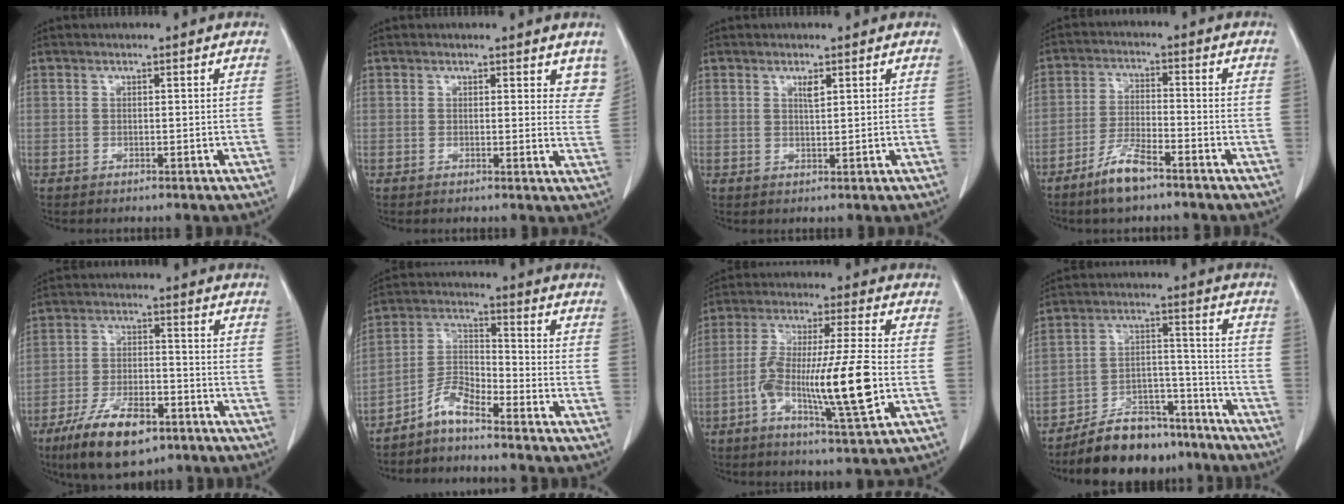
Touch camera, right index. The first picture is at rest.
{"total": 5.0, "force": [4.0, 1.8, 2.2], "torque": [-0.008, -0.017, 0.029]}
{"total": 1.4, "force": [0.8, 0.2, 1.1], "torque": [-0.022, -0.003, 0.015]}
{"total": 6.6, "force": [-4.8, 1.3, 4.3], "torque": [-0.092, -0.007, -0.092]}
{"total": 11.8, "force": [-7.4, 4.3, 8.1], "torque": [-0.152, -0.008, -0.126]}
{"total": 5.5, "force": [-4.5, 1.1, 2.8], "torque": [-0.063, 0.000, -0.095]}
{"total": 14.7, "force": [-3.3, 0.9, 14.3], "torque": [-0.260, -0.002, -0.057]}
{"total": 12.0, "force": [-10.2, 4.9, 3.8], "torque": [-0.048, 0.041, -0.167]}